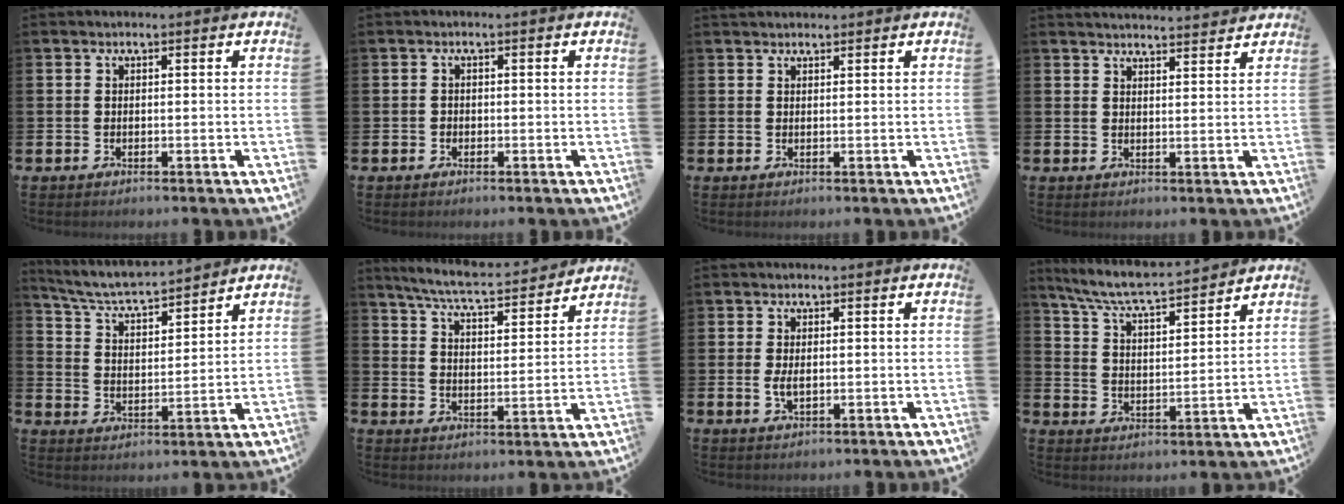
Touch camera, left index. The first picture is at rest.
{"total": 0.7, "force": [-0.3, 0.6, 0.1], "torque": [-0.003, 0.004, -0.008]}
{"total": 1.2, "force": [1.1, 0.4, 0.0], "torque": [0.011, -0.002, 0.018]}
{"total": 3.2, "force": [3.2, 0.0, 0.0], "torque": [-0.002, -0.020, 0.057]}
{"total": 6.0, "force": [5.8, 0.4, 1.7], "torque": [-0.058, -0.043, 0.097]}
{"total": 7.0, "force": [6.6, 0.5, 2.3], "torque": [-0.069, -0.043, 0.113]}
{"total": 2.1, "force": [0.0, 1.0, 1.8], "torque": [-0.028, 0.000, -0.003]}
{"total": 7.2, "force": [6.8, 0.1, 2.3], "torque": [-0.072, -0.049, 0.116]}